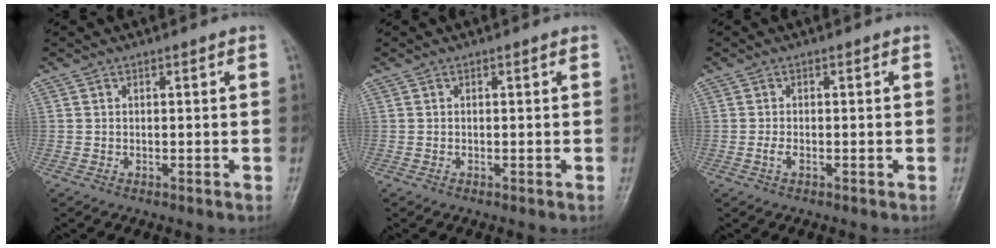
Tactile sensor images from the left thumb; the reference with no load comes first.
{"total": 0.0}
{"total": 1.5, "force": [-0.6, 0.7, 1.2], "torque": [-0.027, 0.001, -0.013]}